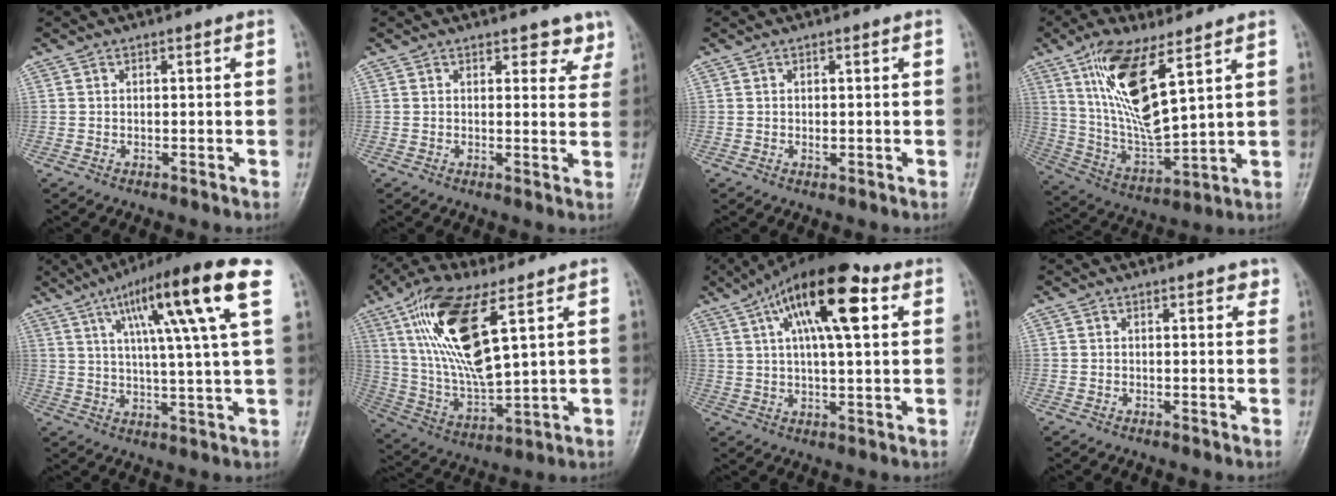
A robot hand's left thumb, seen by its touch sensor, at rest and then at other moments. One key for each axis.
{"total": 3.9, "fx": 3.1, "fy": 2.1, "fz": 1.3, "tx": 0.017, "ty": -0.019, "tz": 0.030}
{"total": 1.3, "fx": 0.1, "fy": 0.7, "fz": 1.1, "tx": -0.016, "ty": -0.002, "tz": 0.003}
{"total": 15.5, "fx": 7.6, "fy": 4.7, "fz": 12.7, "tx": -0.242, "ty": -0.041, "tz": 0.156}
{"total": 17.4, "fx": 7.6, "fy": 1.4, "fz": 15.6, "tx": -0.247, "ty": -0.009, "tz": 0.114}
{"total": 18.4, "fx": 7.7, "fy": 6.2, "fz": 15.6, "tx": -0.304, "ty": -0.027, "tz": 0.151}
{"total": 17.8, "fx": 7.2, "fy": 6.2, "fz": 15.1, "tx": -0.229, "ty": 0.005, "tz": 0.112}
{"total": 1.8, "fx": 1.2, "fy": 0.8, "fz": 1.1, "tx": -0.002, "ty": -0.005, "tz": 0.012}